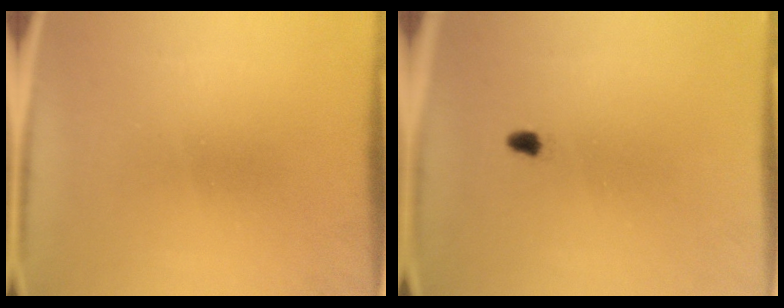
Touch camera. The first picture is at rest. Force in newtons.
{"total": 1.3}